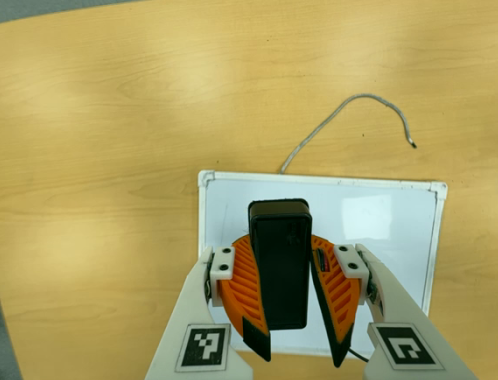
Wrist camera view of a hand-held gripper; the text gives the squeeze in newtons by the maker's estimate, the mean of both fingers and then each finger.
{"total": 13.1, "left": 11.7, "right": 14.5}